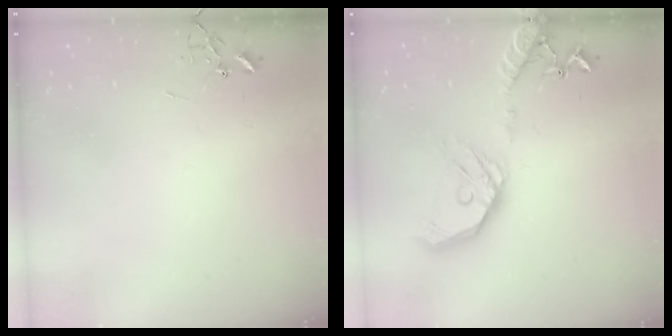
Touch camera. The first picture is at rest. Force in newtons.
{"total": 17.9, "press": 17.7, "slide": 2.6}